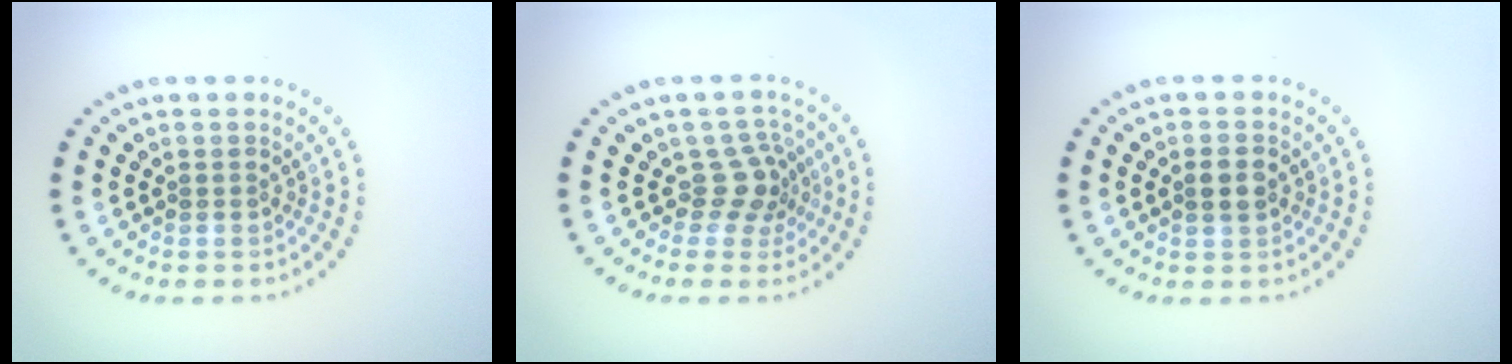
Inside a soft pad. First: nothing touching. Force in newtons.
{"total": 2.7, "press": 2.0, "slide": 1.8}
{"total": 1.9, "press": 1.8, "slide": 0.4}